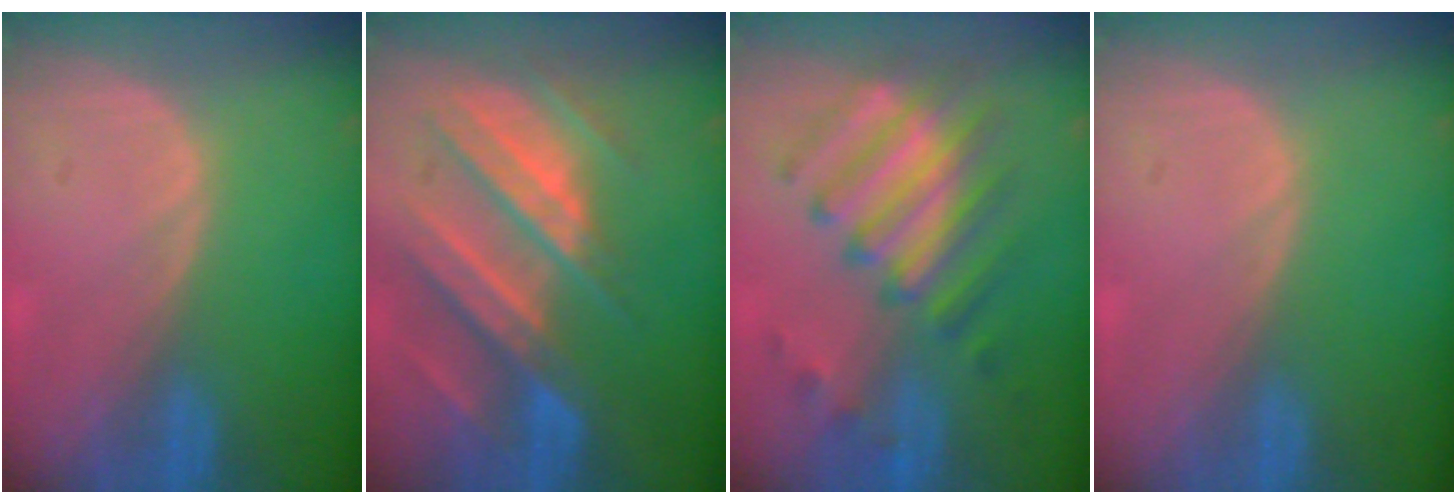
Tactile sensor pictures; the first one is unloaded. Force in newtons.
{"total": 10.6, "press": 9.4, "slide": 4.8}
{"total": 8.6, "press": 8.6, "slide": 0.3}
{"total": 0.0}